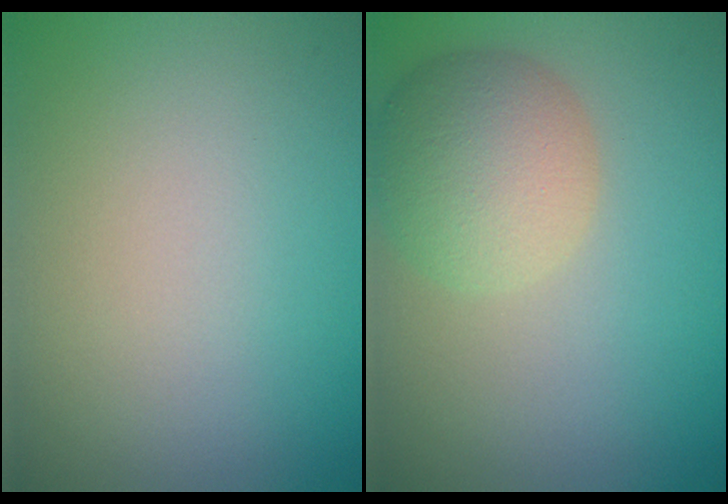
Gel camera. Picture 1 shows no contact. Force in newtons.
{"total": 5.4, "press": 5.4, "slide": 0.3}